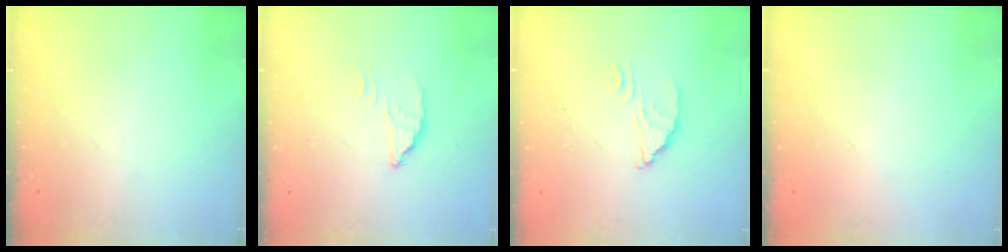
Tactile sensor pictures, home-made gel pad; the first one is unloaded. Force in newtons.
{"total": 2.6, "press": 2.6, "slide": 0.1}
{"total": 2.3, "press": 2.3, "slide": 0.0}
{"total": 2.1, "press": 2.1, "slide": 0.1}